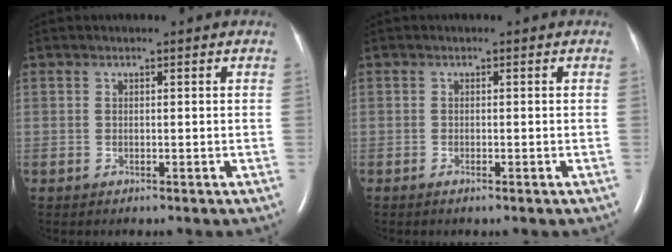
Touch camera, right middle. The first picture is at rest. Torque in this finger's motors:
{"motor_torque": [-0.37, 0.05, 0.03, -0.01]}